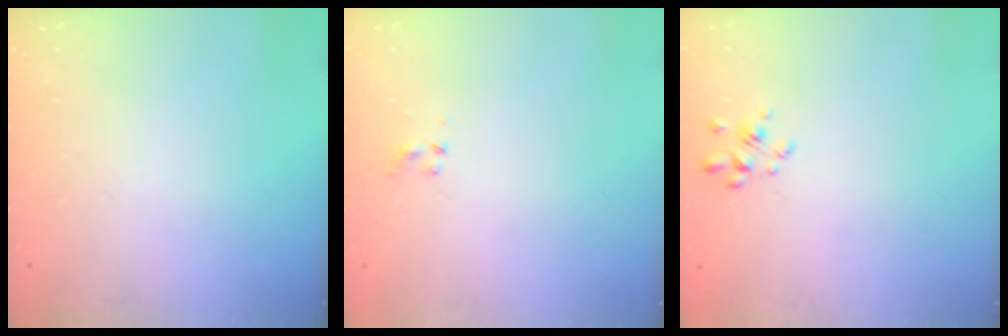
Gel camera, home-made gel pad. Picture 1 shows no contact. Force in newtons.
{"total": 1.0, "press": 0.9, "slide": 0.4}
{"total": 2.3, "press": 2.1, "slide": 0.8}